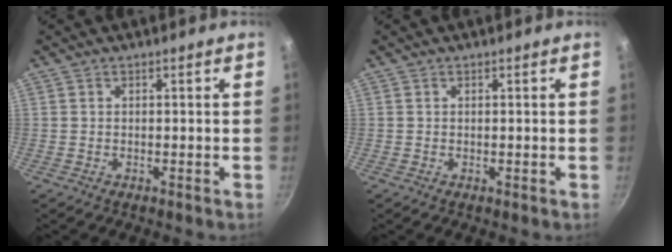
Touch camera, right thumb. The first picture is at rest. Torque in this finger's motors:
{"motor_torque": [0.10, -0.30, 0.19, -0.01, 0.06]}